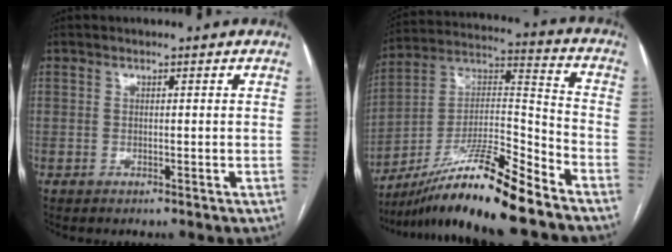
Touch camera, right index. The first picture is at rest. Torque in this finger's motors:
{"motor_torque": [1.11, -1.03, 0.88, 0.21]}